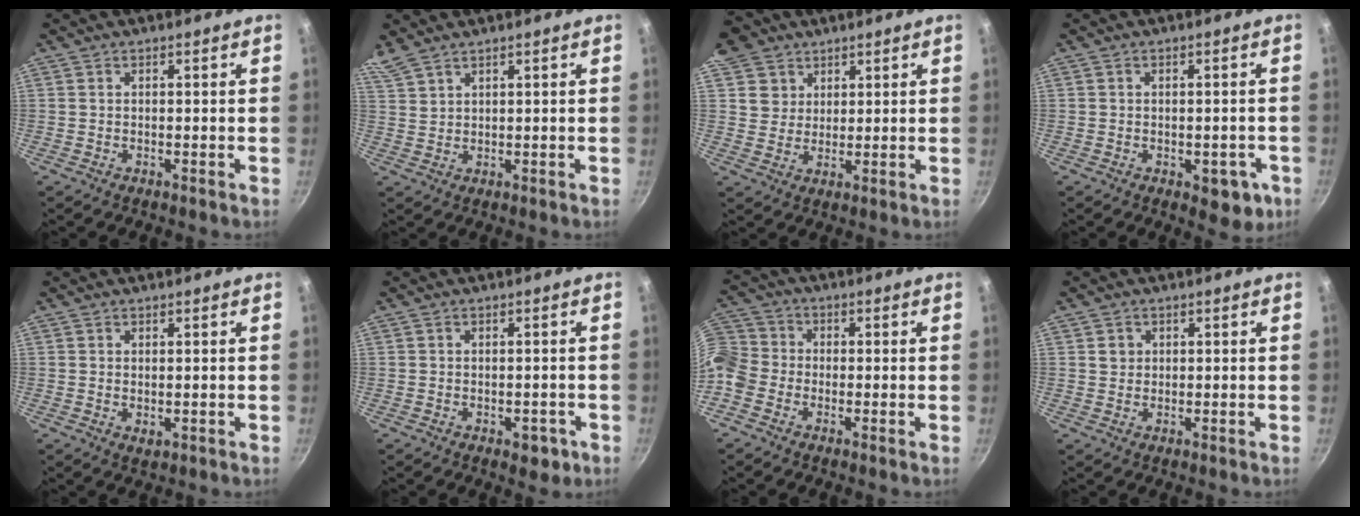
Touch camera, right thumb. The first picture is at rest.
{"total": 4.9, "force": [4.3, 1.6, 1.8], "torque": [-0.037, -0.004, 0.093]}
{"total": 8.5, "force": [4.5, 7.0, 1.8], "torque": [0.002, 0.003, 0.082]}
{"total": 6.4, "force": [-2.3, 3.7, 4.7], "torque": [-0.026, 0.012, -0.022]}
{"total": 1.5, "force": [0.3, 0.9, 1.2], "torque": [-0.018, -0.005, 0.005]}
{"total": 4.0, "force": [-1.7, 2.4, 2.7], "torque": [-0.016, 0.014, -0.013]}
{"total": 10.0, "force": [-2.9, 8.3, 4.7], "torque": [-0.097, 0.038, -0.078]}
{"total": 2.0, "force": [0.5, 1.9, 0.5], "torque": [0.000, 0.004, 0.008]}